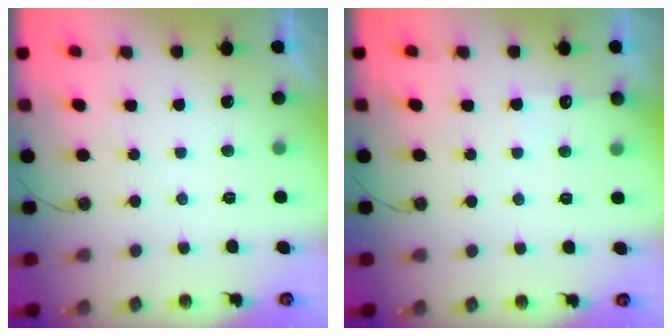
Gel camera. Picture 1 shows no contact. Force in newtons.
{"total": 3.8, "press": 3.8, "slide": 0.5}